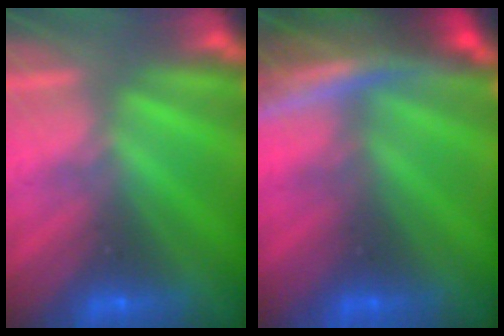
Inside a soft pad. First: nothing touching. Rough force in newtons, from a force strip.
{"total": 11.3}